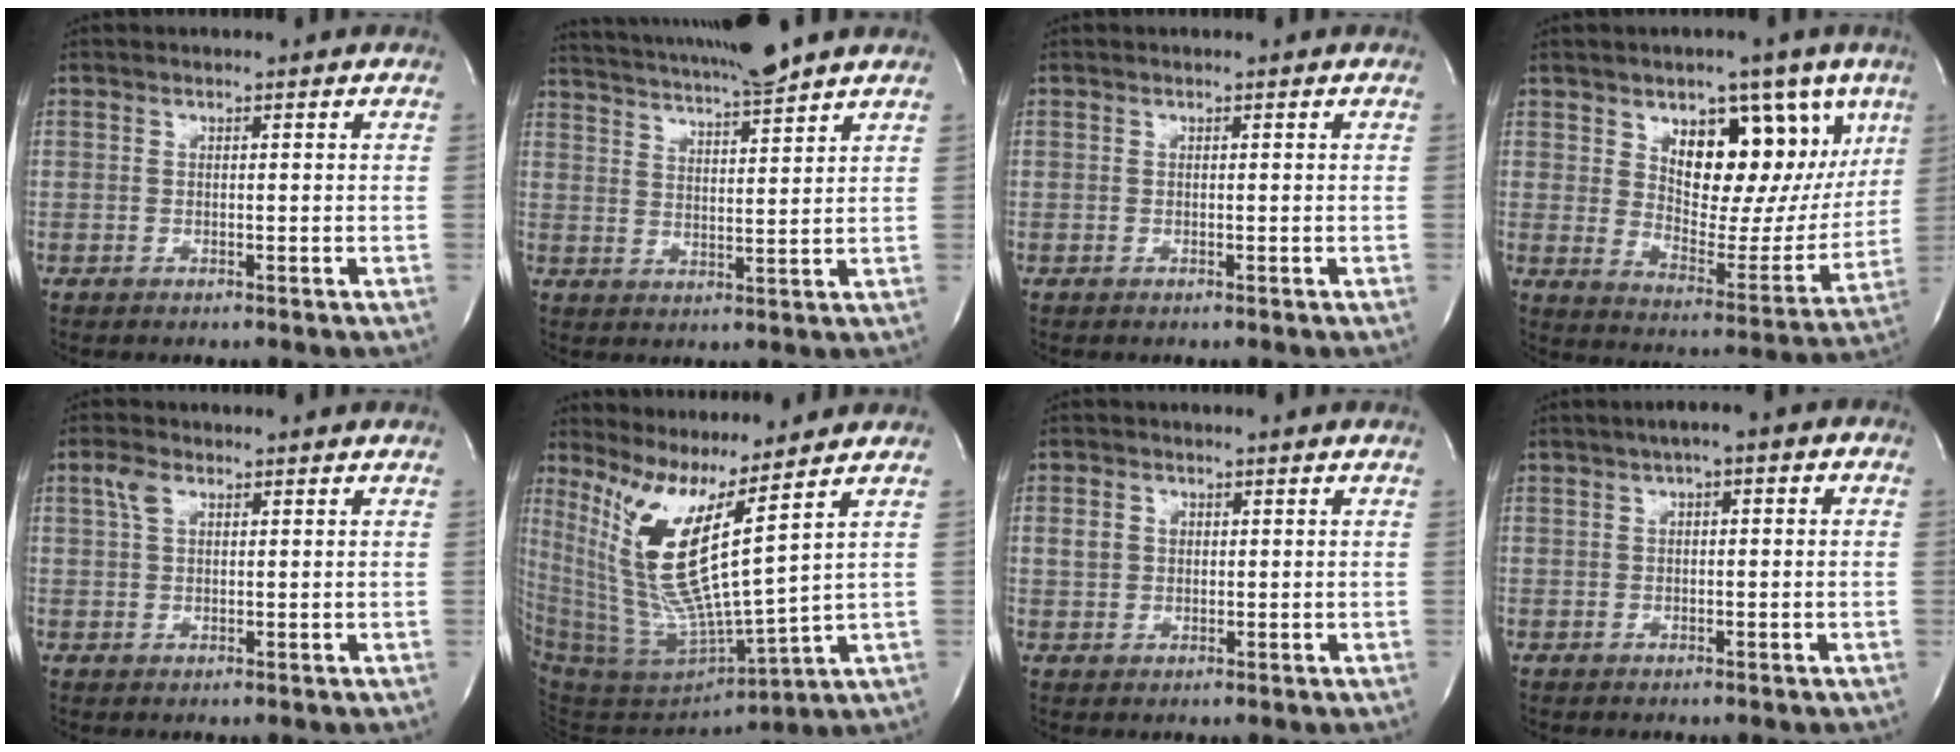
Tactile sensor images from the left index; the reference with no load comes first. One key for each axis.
{"total": 12.6, "fx": 11.3, "fy": -0.8, "fz": 5.5, "tx": -0.107, "ty": 0.009, "tz": 0.174}
{"total": 0.0}
{"total": 14.8, "fx": 7.3, "fy": 7.5, "fz": 10.4, "tx": -0.127, "ty": 0.004, "tz": 0.120}
{"total": 2.6, "fx": 1.4, "fy": 1.2, "fz": 1.8, "tx": -0.045, "ty": 0.011, "tz": 0.033}
{"total": 14.9, "fx": 8.1, "fy": -0.4, "fz": 12.6, "tx": -0.269, "ty": -0.030, "tz": 0.160}
{"total": 2.7, "fx": 0.8, "fy": 2.2, "fz": 1.2, "tx": -0.030, "ty": 0.010, "tz": 0.020}
{"total": 4.0, "fx": 1.4, "fy": 1.4, "fz": 3.5, "tx": -0.051, "ty": 0.021, "tz": 0.013}